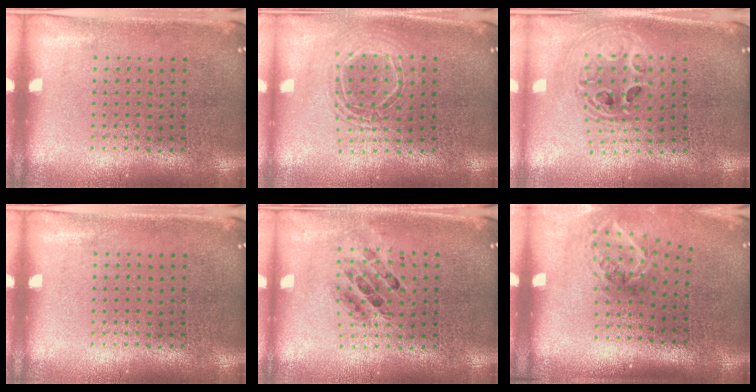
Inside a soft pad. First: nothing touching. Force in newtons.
{"total": 1.7, "press": 1.4, "slide": 0.9}
{"total": 2.3, "press": 1.8, "slide": 1.4}
{"total": 0.0}
{"total": 0.8, "press": 0.7, "slide": 0.1}
{"total": 1.9, "press": 1.2, "slide": 1.5}